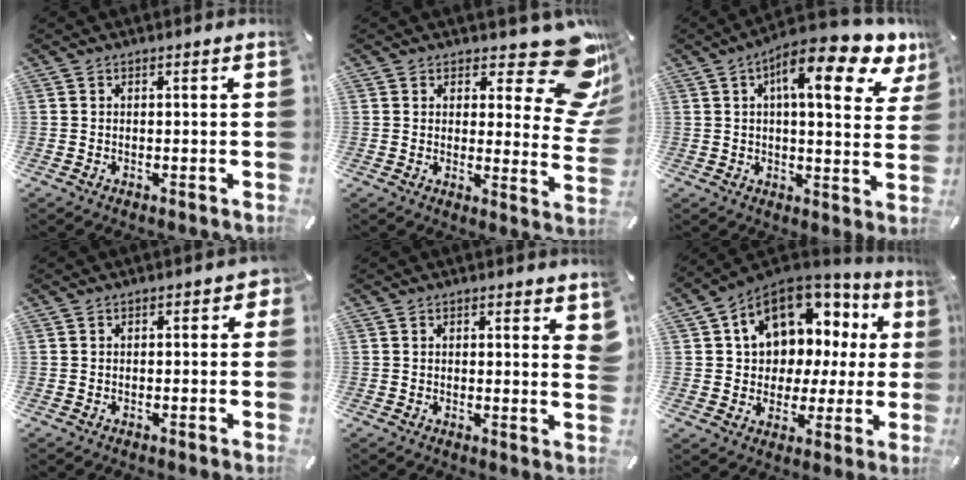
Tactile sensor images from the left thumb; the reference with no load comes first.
{"total": 18.2, "force": [10.8, 6.7, 13.1], "torque": [-0.149, -0.090, 0.177]}
{"total": 15.2, "force": [7.8, 5.0, 12.0], "torque": [-0.180, -0.038, 0.121]}
{"total": 1.6, "force": [-0.4, 1.1, 1.1], "torque": [-0.012, 0.003, -0.010]}
{"total": 2.1, "force": [1.1, 0.6, 1.7], "torque": [-0.021, -0.005, 0.016]}
{"total": 13.2, "force": [5.6, 10.0, 6.6], "torque": [-0.116, -0.036, 0.107]}